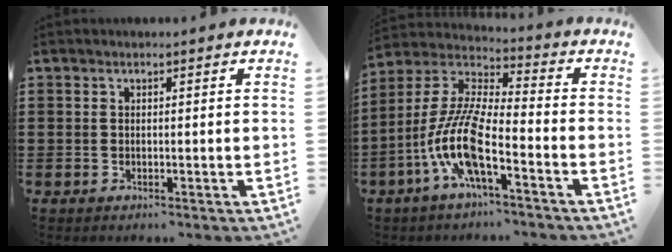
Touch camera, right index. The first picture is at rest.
{"total": 11.3, "force": [-5.8, 2.3, 9.4], "torque": [-0.226, -0.018, -0.120]}